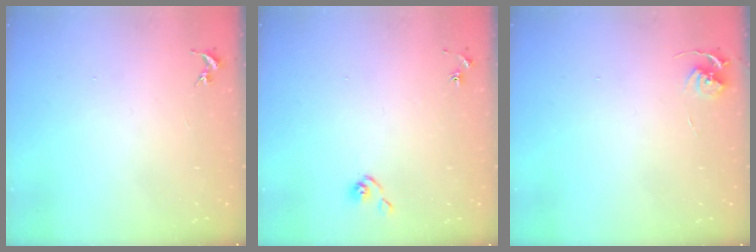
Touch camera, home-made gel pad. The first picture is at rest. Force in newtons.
{"total": 5.5, "press": 5.4, "slide": 0.5}
{"total": 5.3, "press": 5.2, "slide": 0.6}